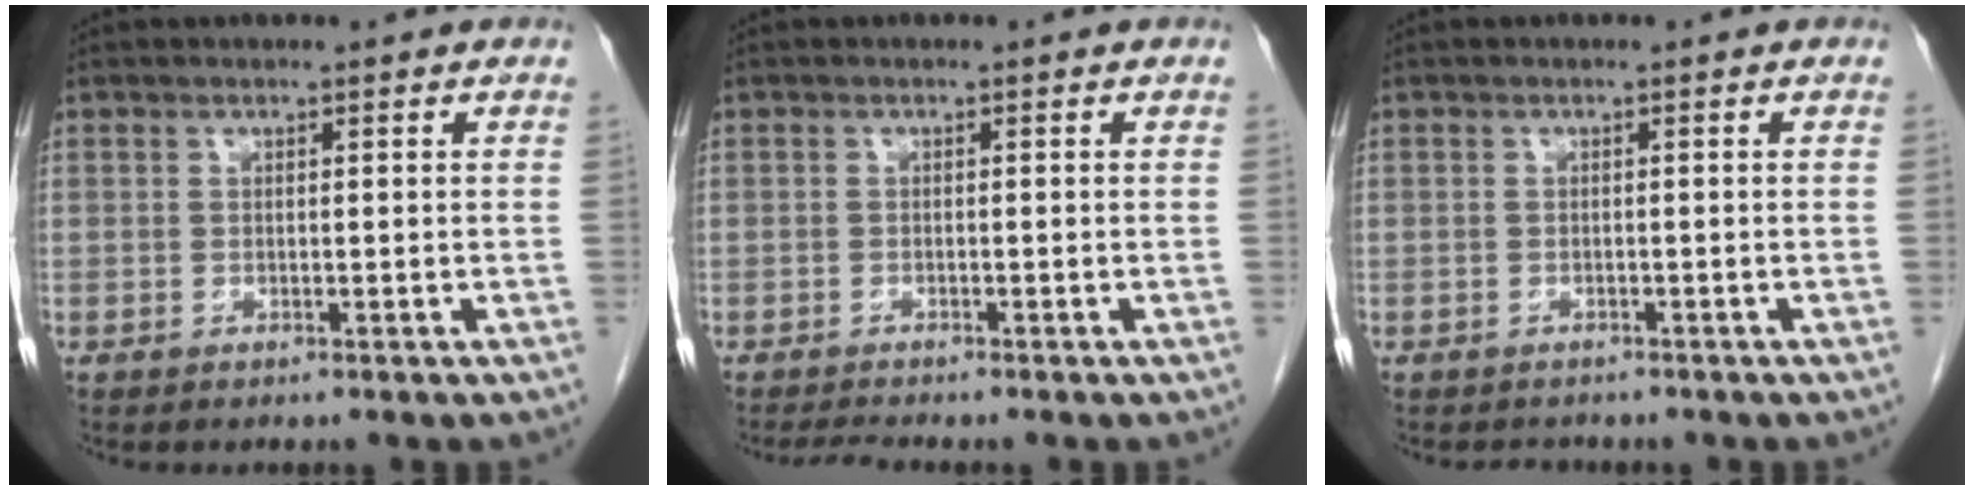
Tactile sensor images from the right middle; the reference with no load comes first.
{"total": 1.6, "force": [-1.5, -0.4, 0.4], "torque": [-0.013, -0.009, -0.028]}
{"total": 1.7, "force": [-1.6, 0.7, 0.1], "torque": [-0.005, -0.003, -0.023]}